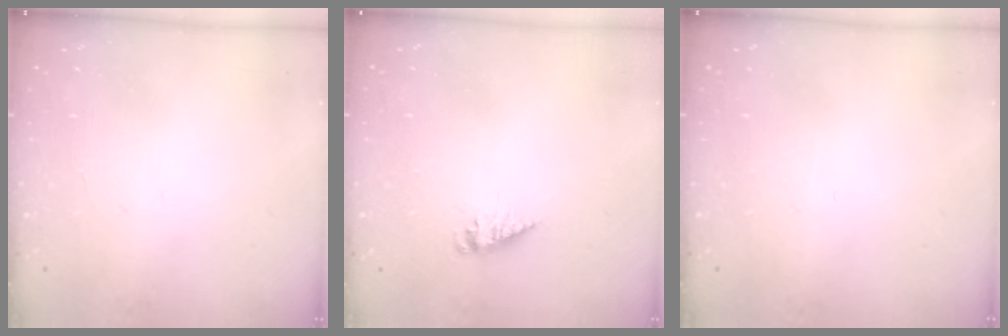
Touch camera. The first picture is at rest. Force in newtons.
{"total": 2.1, "press": 2.1, "slide": 0.2}
{"total": 0.0}